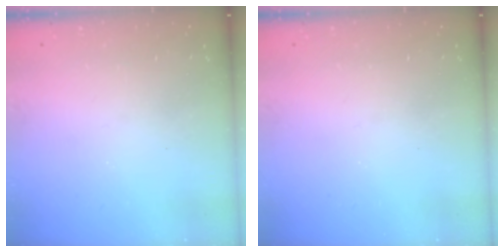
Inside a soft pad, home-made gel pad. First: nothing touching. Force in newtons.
{"total": 0.0}